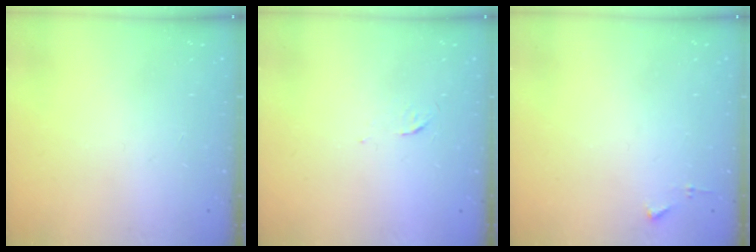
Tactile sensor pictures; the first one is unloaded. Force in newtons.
{"total": 3.3, "press": 3.3, "slide": 0.5}
{"total": 3.7, "press": 3.7, "slide": 0.5}